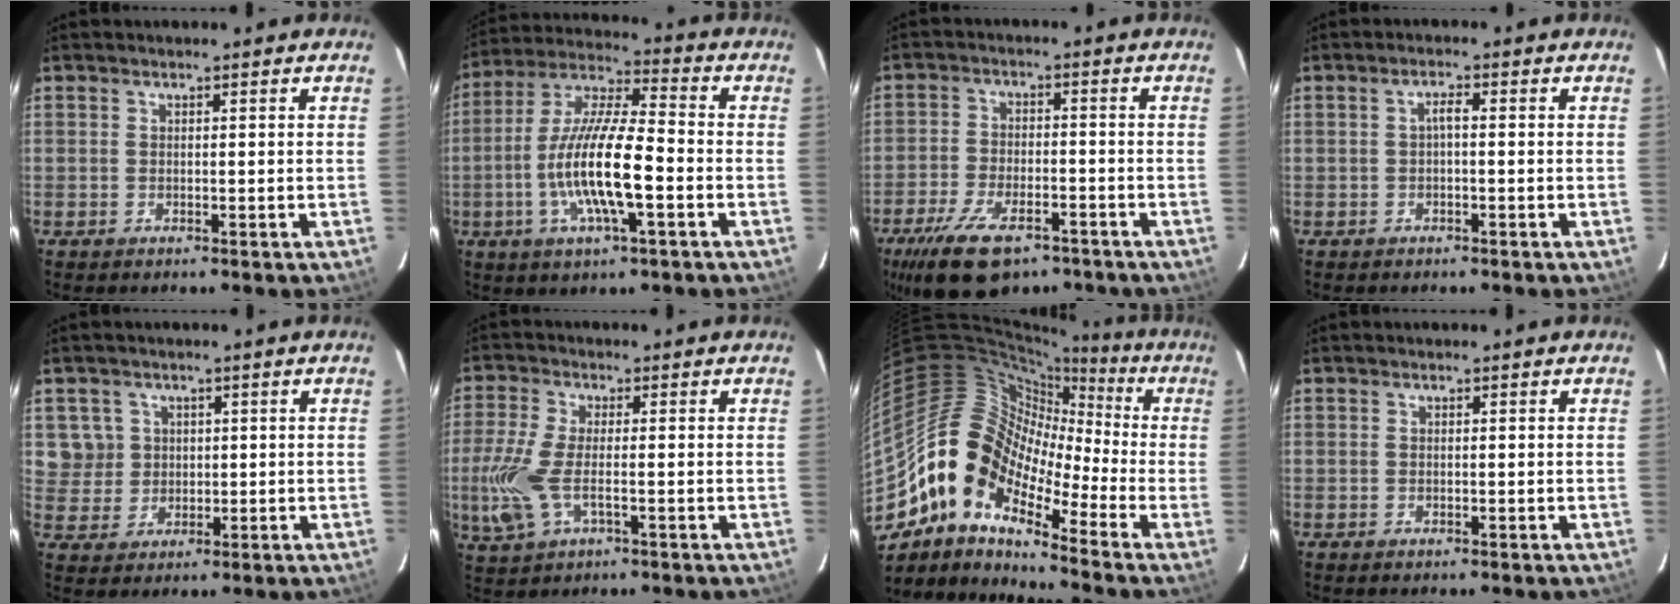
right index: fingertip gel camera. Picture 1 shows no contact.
{"total": 15.4, "force": [-4.1, 3.1, 14.5], "torque": [-0.287, -0.004, -0.081]}
{"total": 14.6, "force": [-9.6, 6.6, 8.8], "torque": [-0.196, -0.023, -0.165]}
{"total": 1.5, "force": [-0.3, 0.4, 1.4], "torque": [-0.028, 0.008, -0.006]}
{"total": 5.3, "force": [1.4, 5.1, 0.5], "torque": [0.000, 0.012, 0.032]}
{"total": 10.0, "force": [-2.4, 4.1, 8.7], "torque": [-0.202, -0.011, -0.046]}
{"total": 14.3, "force": [-7.6, 7.6, 9.4], "torque": [-0.155, 0.010, -0.167]}
{"total": 0.0}